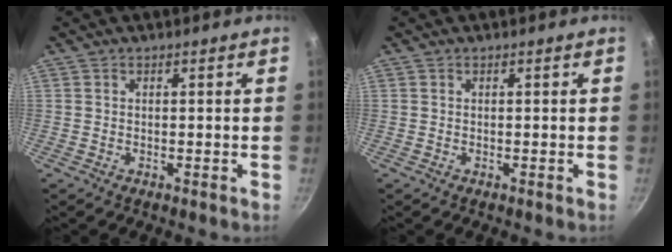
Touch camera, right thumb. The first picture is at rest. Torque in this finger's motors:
{"motor_torque": [0.00, -0.03, 0.08, 0.01, 0.02]}